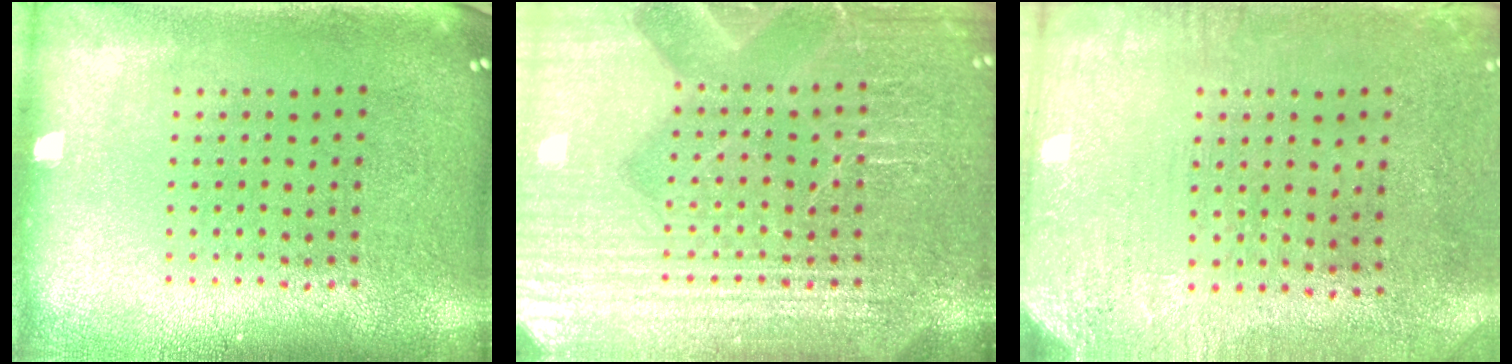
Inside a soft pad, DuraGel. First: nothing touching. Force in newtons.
{"total": 7.6, "press": 7.5, "slide": 1.1}
{"total": 3.3, "press": 2.6, "slide": 2.0}